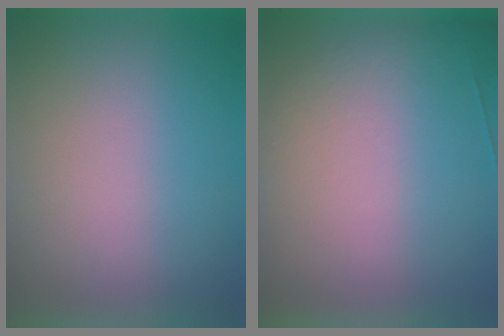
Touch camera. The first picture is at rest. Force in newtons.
{"total": 2.6}